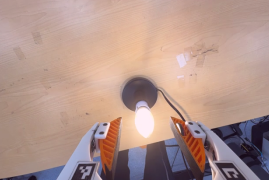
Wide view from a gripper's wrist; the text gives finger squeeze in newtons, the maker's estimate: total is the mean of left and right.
{"total": 0.0}